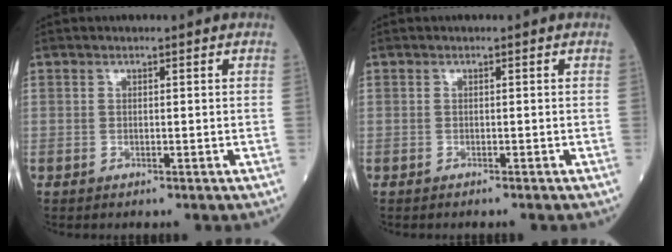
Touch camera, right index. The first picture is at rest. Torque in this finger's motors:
{"motor_torque": [0.00, -0.07, 0.05, 0.01]}